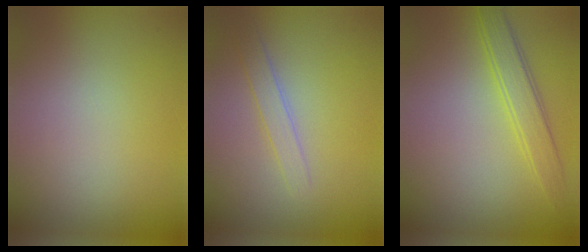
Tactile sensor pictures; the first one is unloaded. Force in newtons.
{"total": 1.8, "press": 1.8, "slide": 0.0}
{"total": 2.9, "press": 2.9, "slide": 0.0}